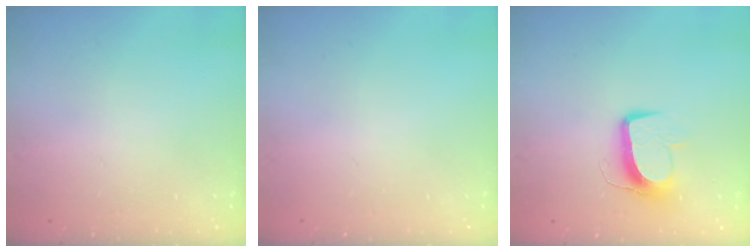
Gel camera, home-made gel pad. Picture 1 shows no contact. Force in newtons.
{"total": 0.0}
{"total": 10.5, "press": 10.5, "slide": 0.8}